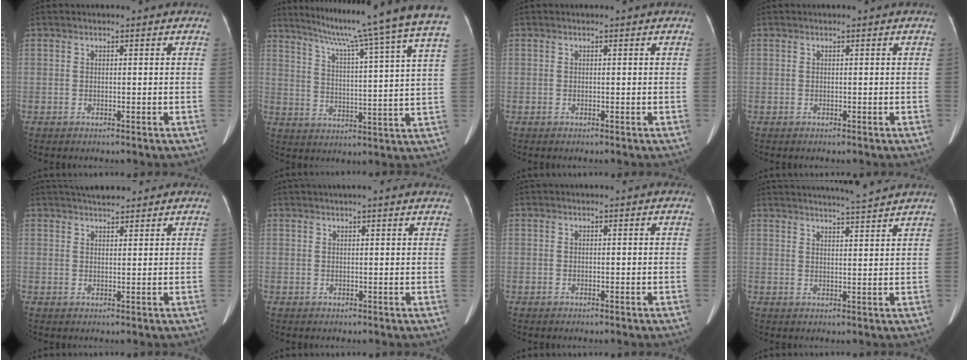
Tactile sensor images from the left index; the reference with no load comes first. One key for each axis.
{"total": 23.6, "fx": 20.2, "fy": -2.5, "fz": 11.9, "tx": -0.185, "ty": -0.051, "tz": 0.263}
{"total": 0.0}
{"total": 0.0}
{"total": 5.1, "fx": 4.5, "fy": 1.5, "fz": 1.8, "tx": -0.022, "ty": 0.026, "tz": 0.070}
{"total": 6.4, "fx": 5.7, "fy": 0.7, "fz": 2.8, "tx": -0.035, "ty": 0.031, "tz": 0.059}
{"total": 0.0}
{"total": 7.8, "fx": 7.3, "fy": -1.4, "fz": 2.4, "tx": -0.040, "ty": 0.001, "tz": 0.099}